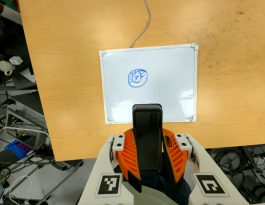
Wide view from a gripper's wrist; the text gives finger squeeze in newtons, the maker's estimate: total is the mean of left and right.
{"total": 11.1, "left": 8.6, "right": 13.5}